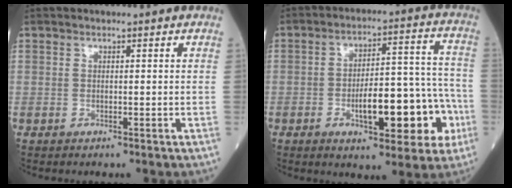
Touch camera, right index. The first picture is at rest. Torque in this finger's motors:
{"motor_torque": [0.39, -0.22, 0.23, 0.10]}